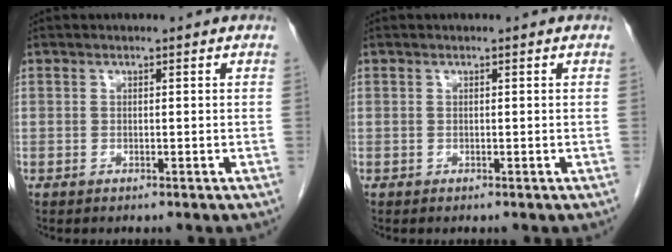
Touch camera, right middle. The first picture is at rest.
{"total": 0.0}